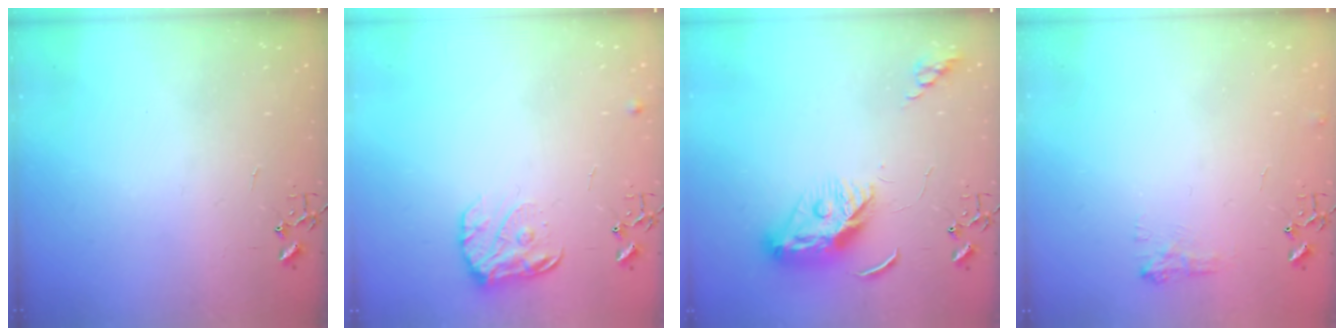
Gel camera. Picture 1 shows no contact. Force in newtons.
{"total": 11.5, "press": 11.5, "slide": 0.6}
{"total": 9.5, "press": 9.5, "slide": 0.5}
{"total": 7.4, "press": 7.4, "slide": 0.5}